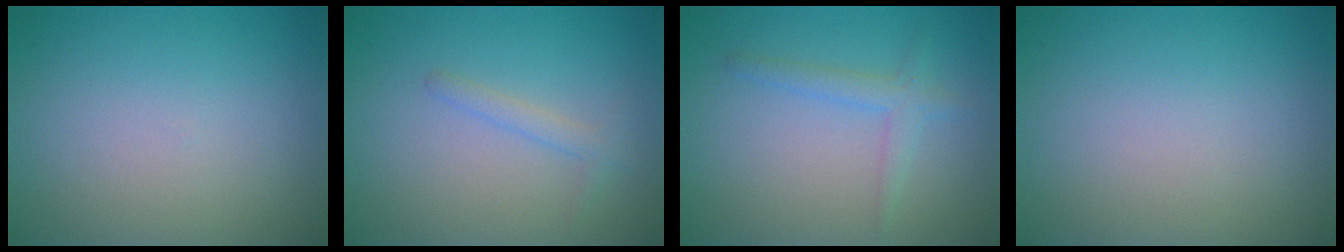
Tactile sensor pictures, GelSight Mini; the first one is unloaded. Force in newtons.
{"total": 1.3, "press": 1.3, "slide": 0.0}
{"total": 2.0, "press": 2.0, "slide": 0.1}
{"total": 0.0}